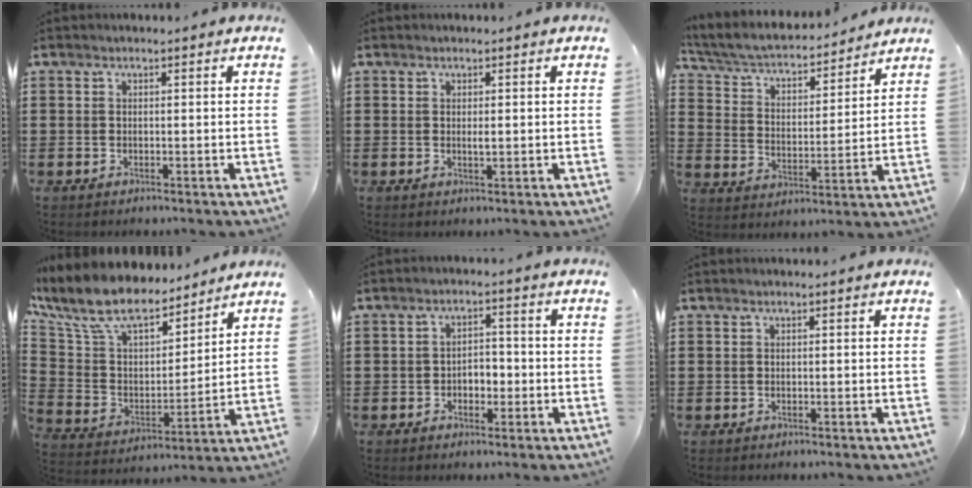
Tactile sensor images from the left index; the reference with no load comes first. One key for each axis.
{"total": 1.1, "fx": 0.1, "fy": 0.2, "fz": 1.1, "tx": -0.022, "ty": -0.001, "tz": 0.001}
{"total": 4.5, "fx": 4.0, "fy": 1.1, "fz": 1.9, "tx": -0.055, "ty": -0.031, "tz": 0.061}
{"total": 11.7, "fx": 9.7, "fy": 3.8, "fz": 5.3, "tx": -0.148, "ty": -0.053, "tz": 0.171}
{"total": 2.9, "fx": -1.3, "fy": 1.8, "fz": 1.8, "tx": -0.038, "ty": 0.005, "tz": -0.030}
{"total": 0.0}